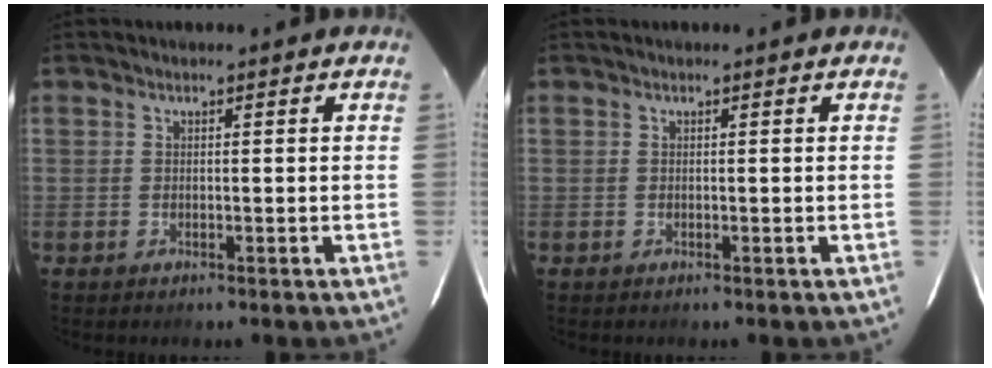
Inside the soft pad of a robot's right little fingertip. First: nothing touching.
{"total": 0.0}